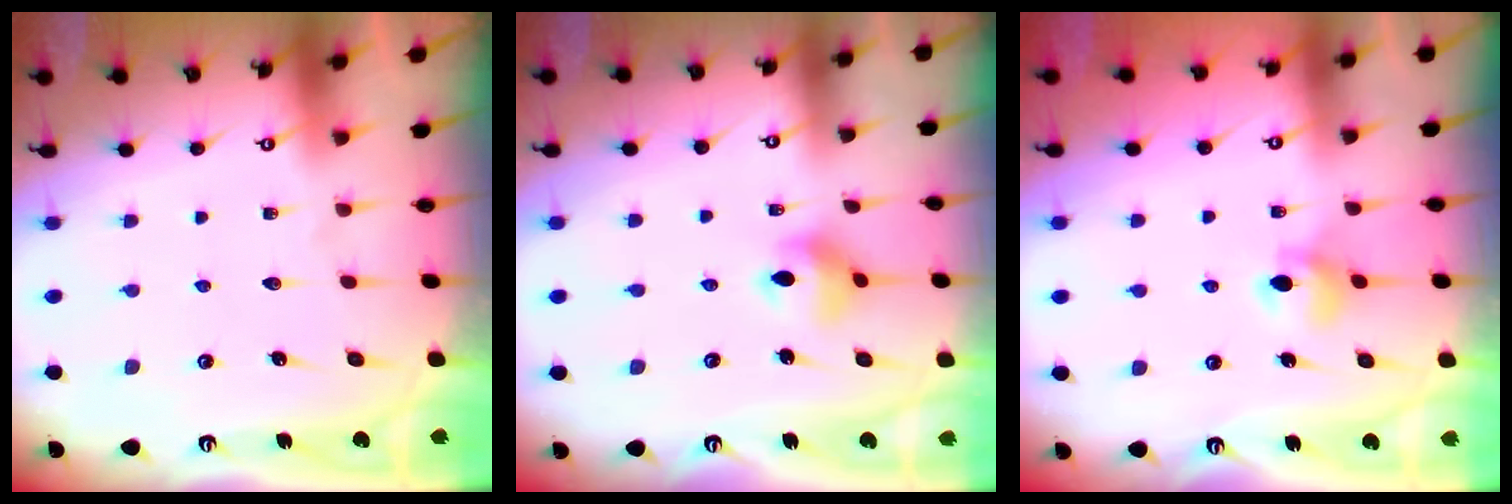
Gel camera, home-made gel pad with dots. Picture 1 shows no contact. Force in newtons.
{"total": 8.1, "press": 7.6, "slide": 2.7}
{"total": 6.0, "press": 6.0, "slide": 0.6}